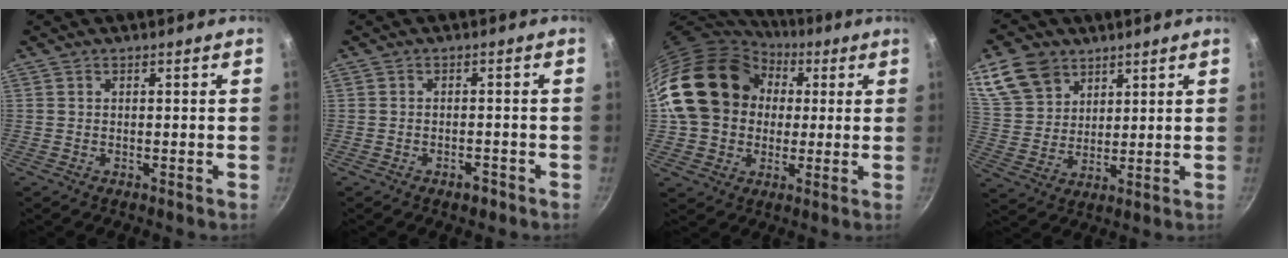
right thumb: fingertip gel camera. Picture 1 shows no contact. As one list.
[{"total": 2.3, "force": [-1.5, 1.2, 1.2], "torque": [-0.013, 0.016, -0.017]}, {"total": 21.1, "force": [4.1, 17.0, 11.8], "torque": [-0.194, 0.035, 0.071]}, {"total": 11.2, "force": [6.5, 8.0, 4.4], "torque": [-0.062, -0.017, 0.134]}]